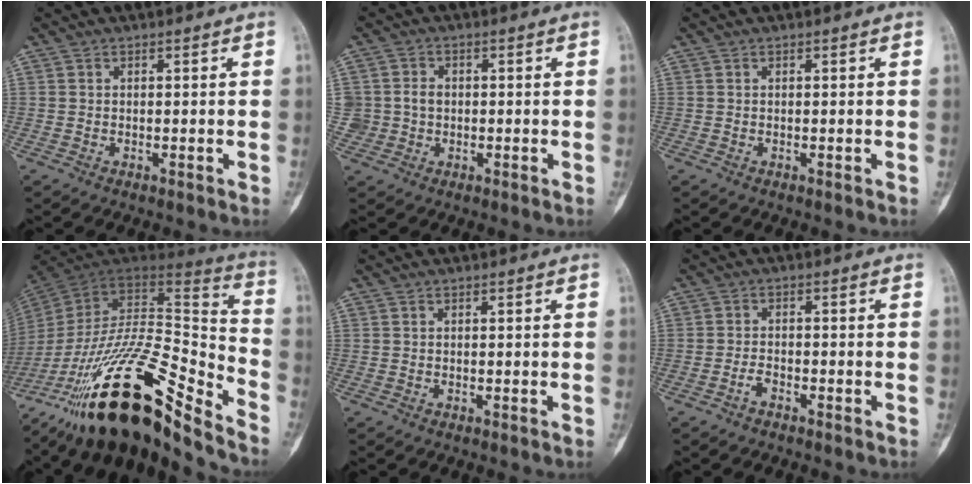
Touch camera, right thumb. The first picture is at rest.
{"total": 3.9, "force": [-0.3, 3.7, 1.3], "torque": [-0.007, 0.009, -0.003]}
{"total": 0.0}
{"total": 31.8, "force": [-20.9, 8.9, 22.3], "torque": [-0.355, 0.066, -0.349]}
{"total": 0.0}
{"total": 2.0, "force": [-1.5, 0.8, 1.1], "torque": [-0.024, 0.013, -0.029]}